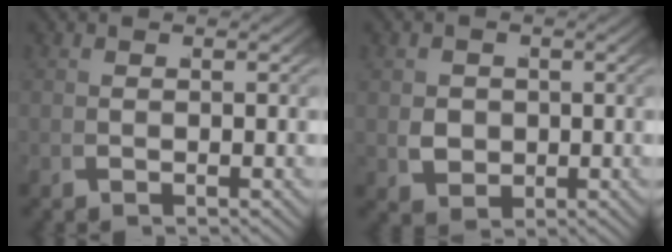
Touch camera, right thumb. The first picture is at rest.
{"total": 2.6, "force": [0.4, 2.1, 1.5], "torque": [-0.030, -0.019, 0.023]}